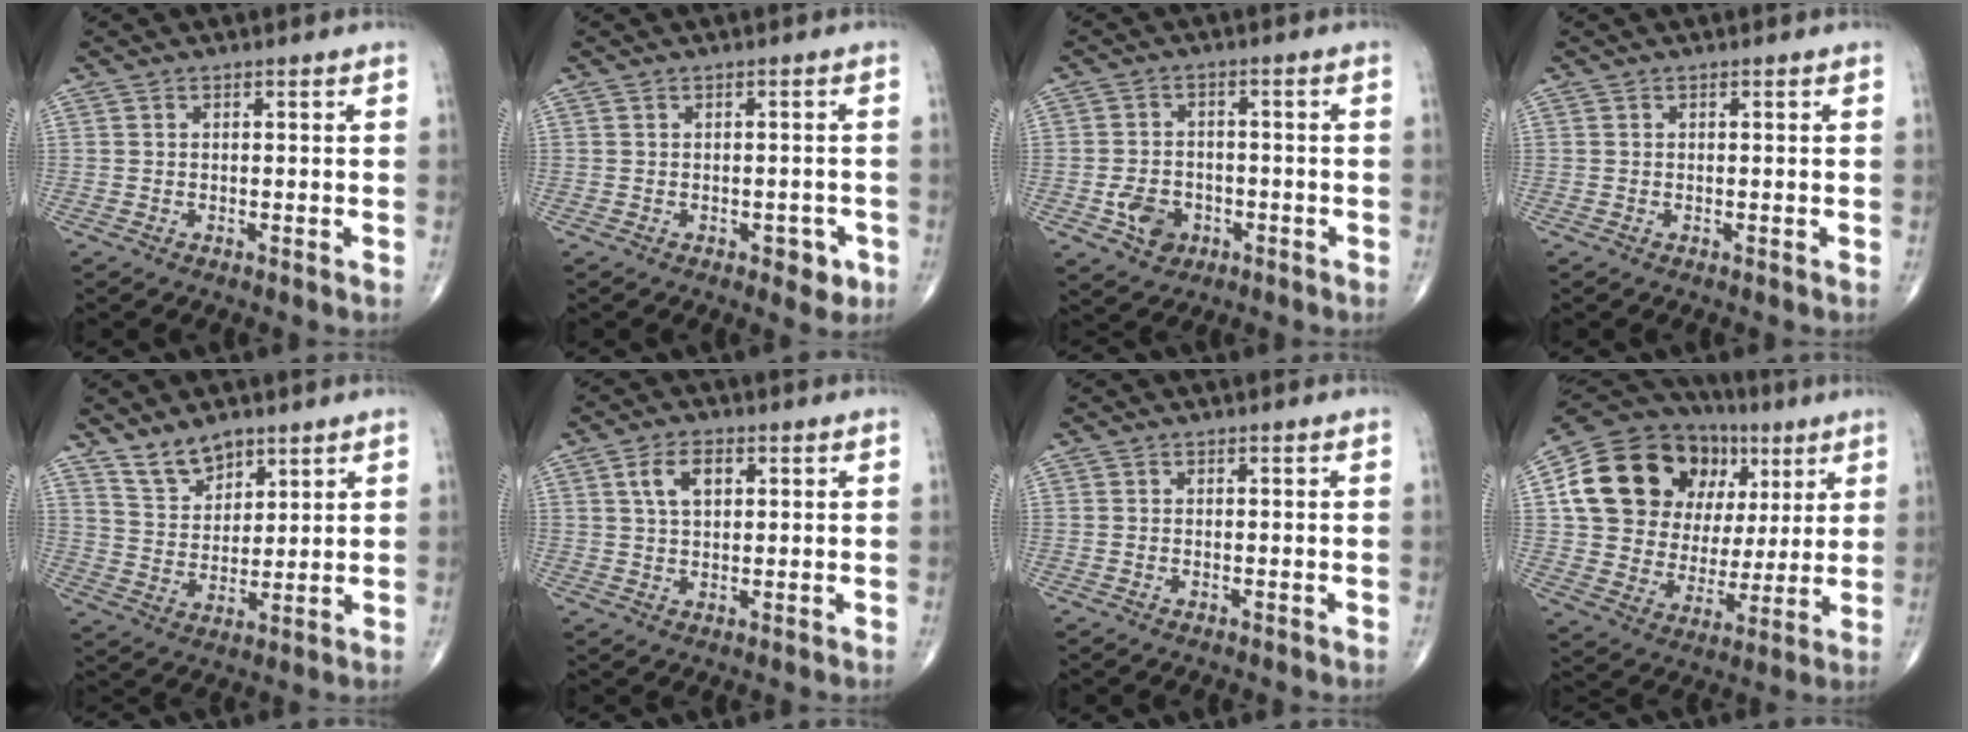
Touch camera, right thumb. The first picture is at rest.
{"total": 3.2, "force": [-1.4, 1.9, 2.2], "torque": [-0.004, 0.006, -0.016]}
{"total": 6.0, "force": [-2.3, 4.7, 3.0], "torque": [-0.033, 0.014, -0.036]}
{"total": 0.0}
{"total": 7.5, "force": [5.7, 3.8, 2.9], "torque": [-0.029, -0.040, 0.113]}
{"total": 5.4, "force": [1.9, 3.1, 4.0], "torque": [-0.066, 0.001, 0.035]}
{"total": 0.0}
{"total": 24.1, "force": [7.4, 18.5, 13.5], "torque": [-0.191, 0.025, 0.135]}